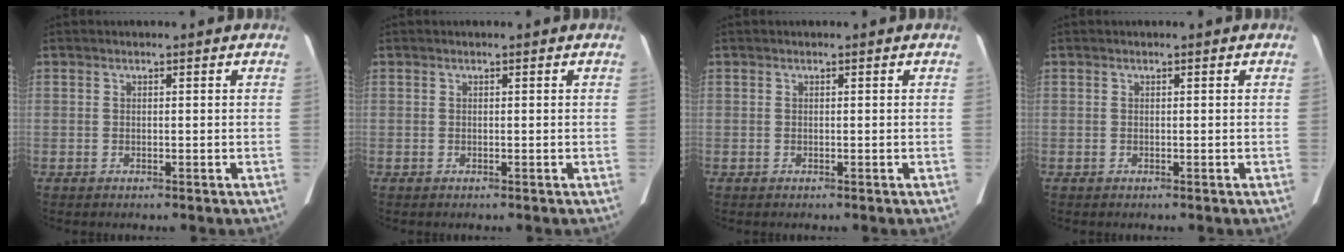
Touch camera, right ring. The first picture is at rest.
{"total": 0.0}
{"total": 0.0}
{"total": 0.0}